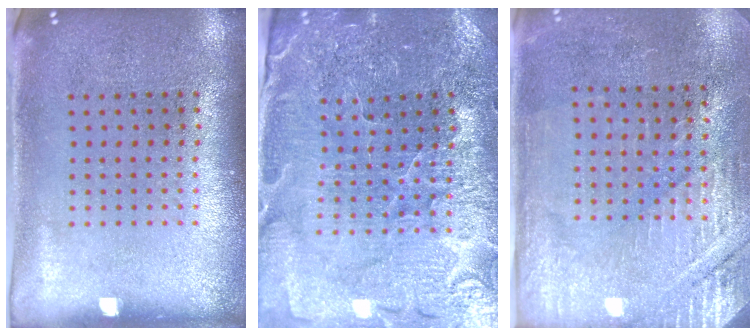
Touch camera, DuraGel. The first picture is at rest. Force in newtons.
{"total": 3.4, "press": 3.4, "slide": 0.3}
{"total": 2.9, "press": 2.8, "slide": 0.7}